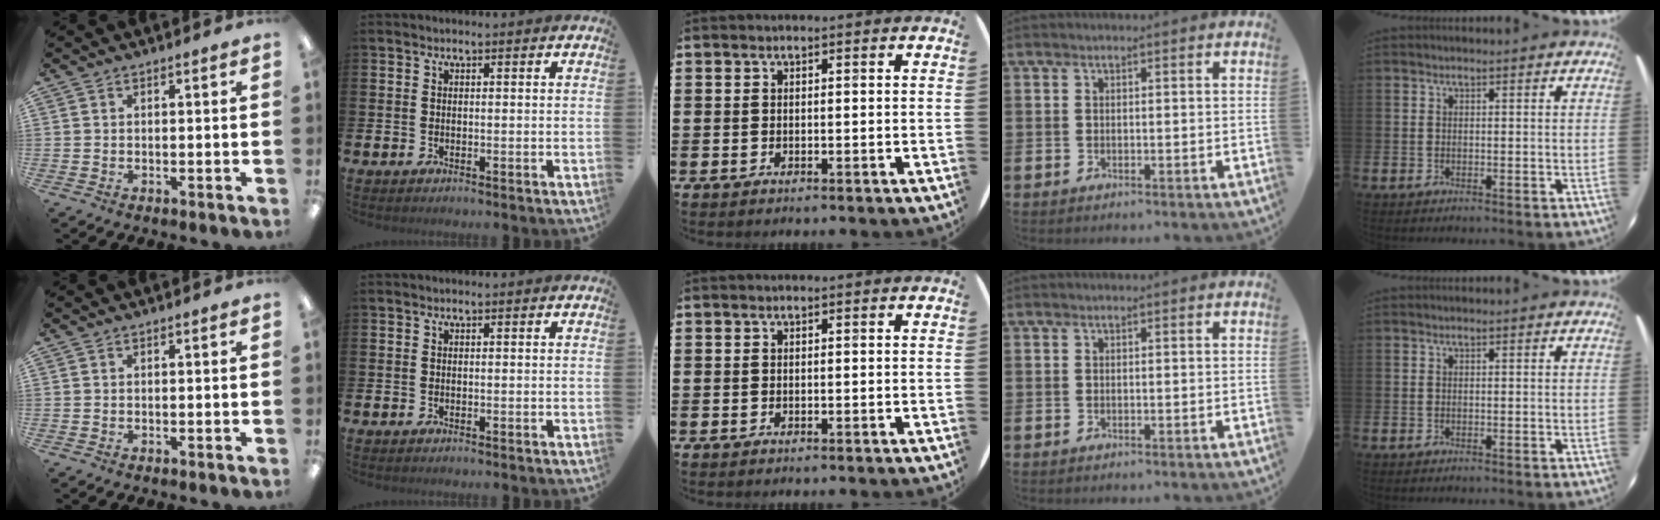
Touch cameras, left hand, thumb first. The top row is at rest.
{}